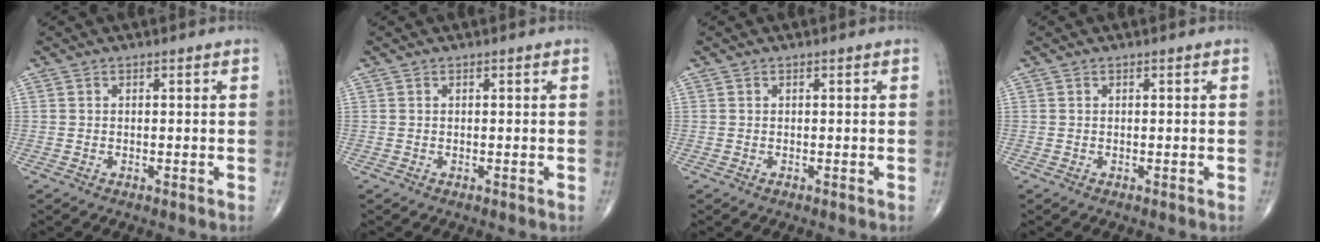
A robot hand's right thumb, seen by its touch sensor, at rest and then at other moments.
{"total": 0.0}
{"total": 0.0}
{"total": 0.0}